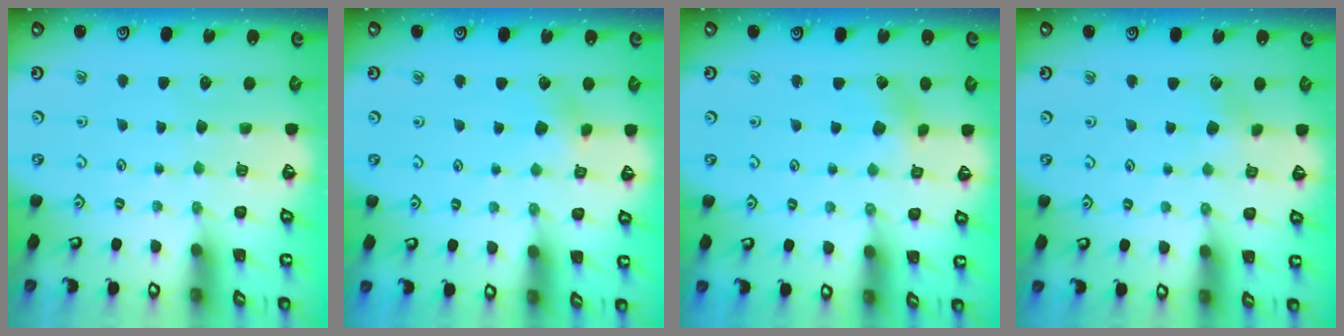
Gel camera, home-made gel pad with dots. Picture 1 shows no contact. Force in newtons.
{"total": 4.7, "press": 4.7, "slide": 0.4}
{"total": 4.0, "press": 4.0, "slide": 0.5}
{"total": 2.3, "press": 2.3, "slide": 0.2}